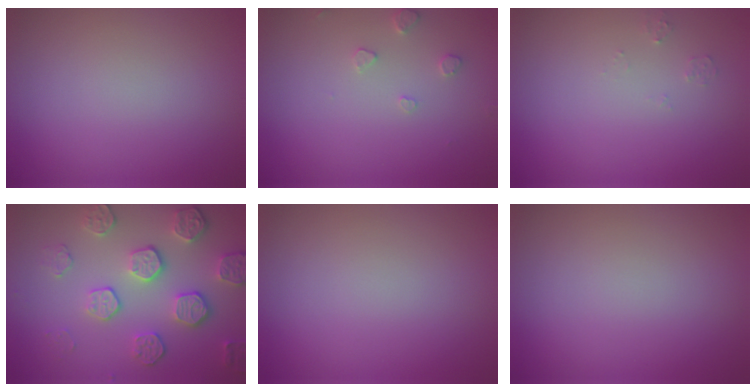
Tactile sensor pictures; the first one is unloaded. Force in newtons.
{"total": 1.2, "press": 1.2, "slide": 0.2}
{"total": 0.7, "press": 0.7, "slide": 0.1}
{"total": 4.7, "press": 3.9, "slide": 2.6}
{"total": 0.0}
{"total": 0.0}